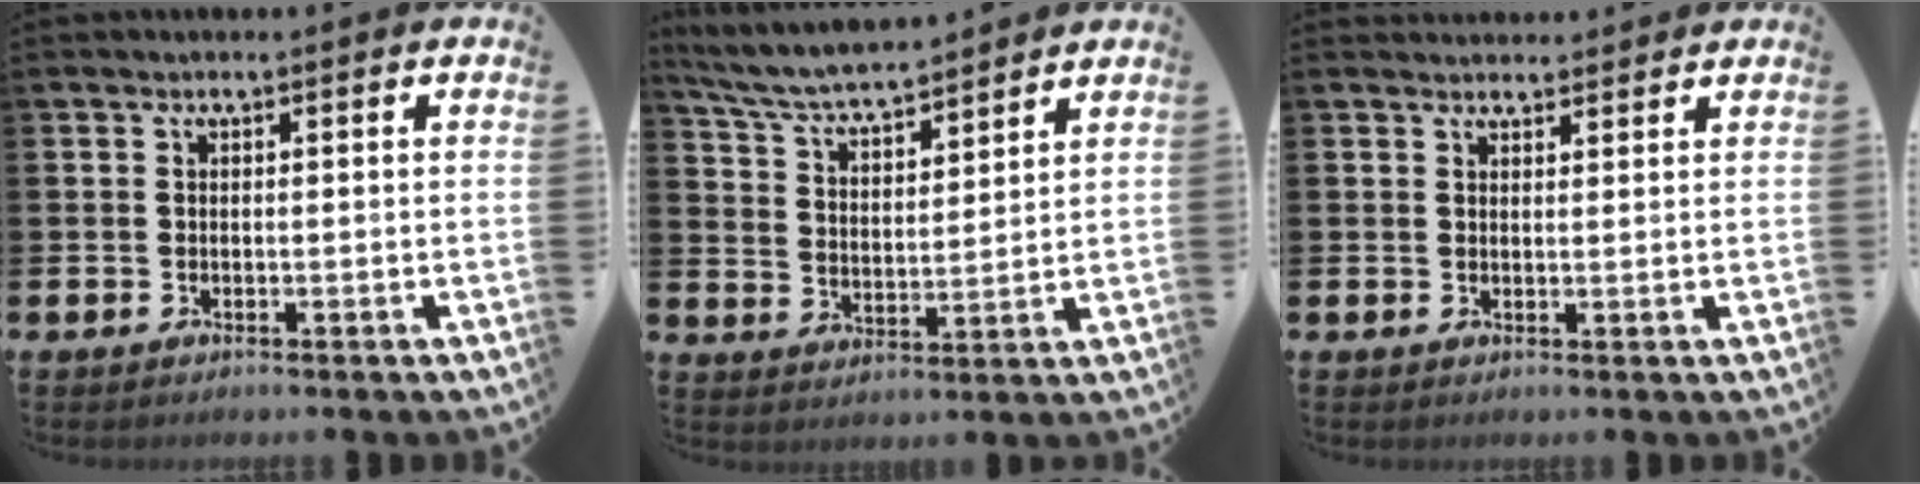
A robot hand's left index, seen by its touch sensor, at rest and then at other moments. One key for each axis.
{"total": 6.2, "fx": 6.0, "fy": 0.5, "fz": 1.5, "tx": -0.054, "ty": -0.040, "tz": 0.103}
{"total": 2.1, "fx": 2.0, "fy": 0.5, "fz": -0.2, "tx": 0.012, "ty": -0.012, "tz": 0.035}